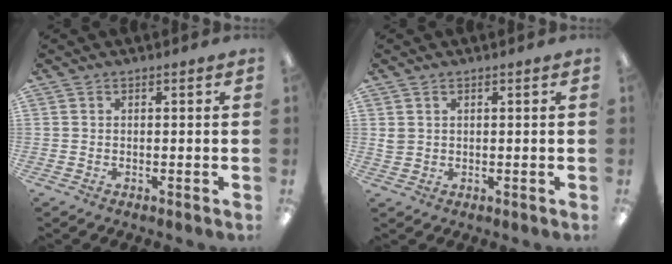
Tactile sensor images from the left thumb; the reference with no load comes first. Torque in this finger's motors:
{"motor_torque": [0.16, 0.15, 0.21, -0.10, 0.00]}